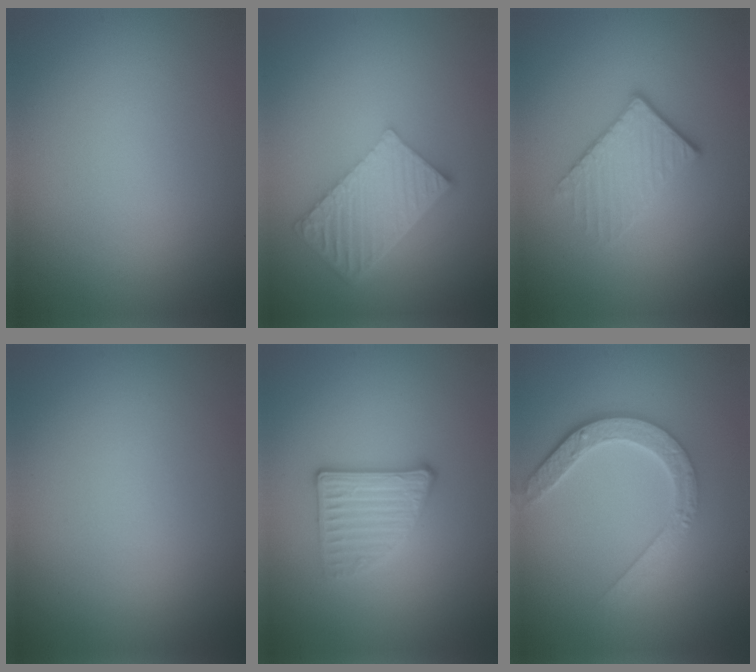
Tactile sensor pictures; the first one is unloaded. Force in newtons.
{"total": 6.5, "press": 4.6, "slide": 4.6}
{"total": 2.6, "press": 2.3, "slide": 1.2}
{"total": 0.0}
{"total": 2.8, "press": 2.7, "slide": 0.7}
{"total": 4.8, "press": 3.6, "slide": 3.2}